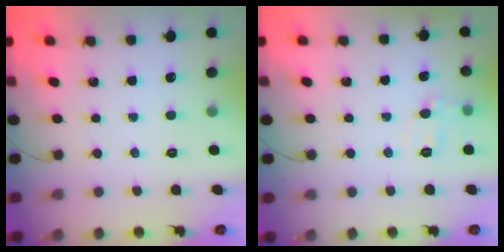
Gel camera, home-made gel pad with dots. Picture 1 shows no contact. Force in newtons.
{"total": 5.4, "press": 5.2, "slide": 1.3}